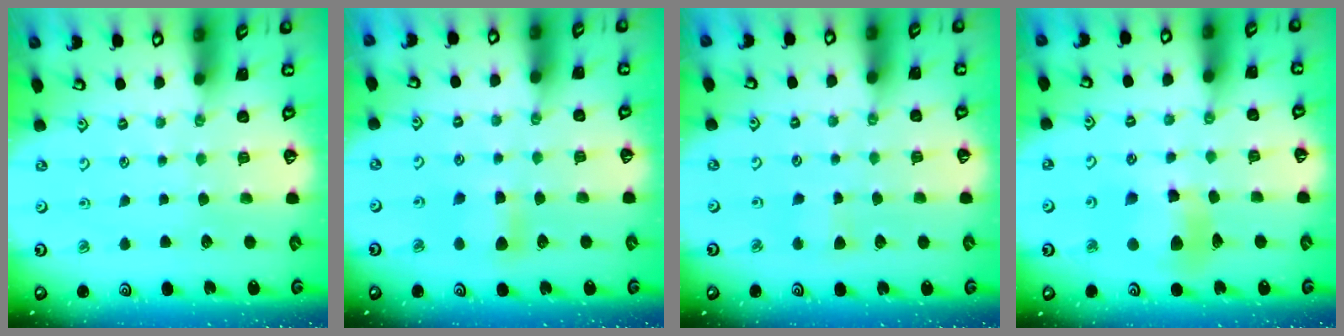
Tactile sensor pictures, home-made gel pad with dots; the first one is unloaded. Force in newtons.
{"total": 6.9, "press": 6.8, "slide": 1.0}
{"total": 2.9, "press": 2.9, "slide": 0.5}
{"total": 9.9, "press": 9.8, "slide": 1.2}